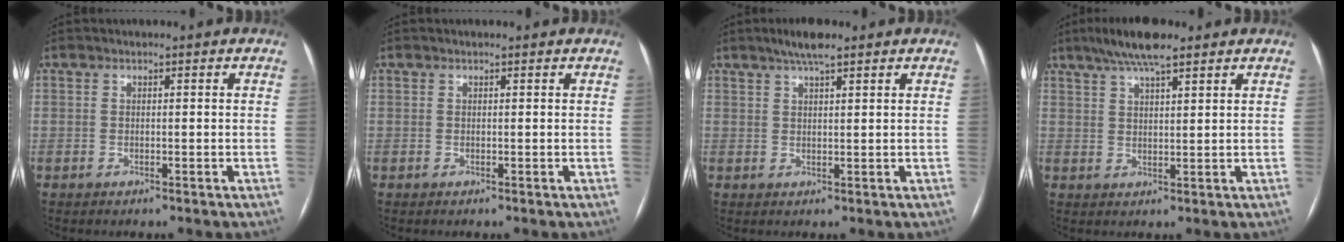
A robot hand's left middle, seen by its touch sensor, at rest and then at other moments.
{"total": 0.7, "force": [0.6, 0.1, 0.2], "torque": [-0.010, 0.012, 0.009]}
{"total": 4.2, "force": [3.0, 0.6, 2.8], "torque": [-0.054, 0.011, 0.053]}
{"total": 7.6, "force": [5.6, 1.3, 5.0], "torque": [-0.089, 0.021, 0.094]}